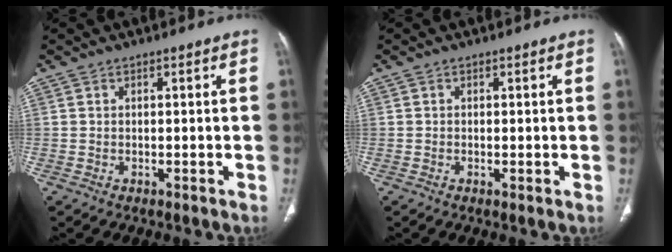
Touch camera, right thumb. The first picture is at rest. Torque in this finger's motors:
{"motor_torque": [1.62, 0.66, -0.05, -0.41, -0.03]}